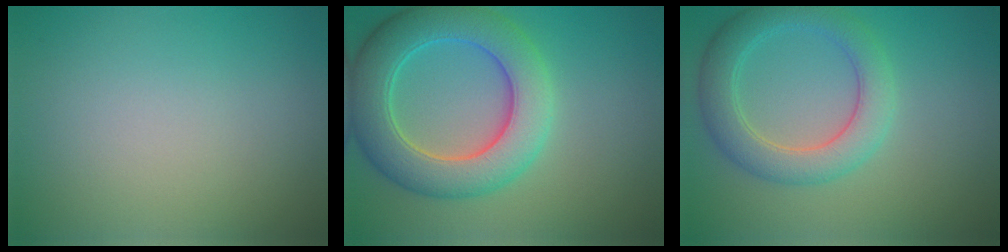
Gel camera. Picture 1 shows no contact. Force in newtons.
{"total": 7.9, "press": 7.9, "slide": 0.3}
{"total": 4.6, "press": 4.6, "slide": 0.3}